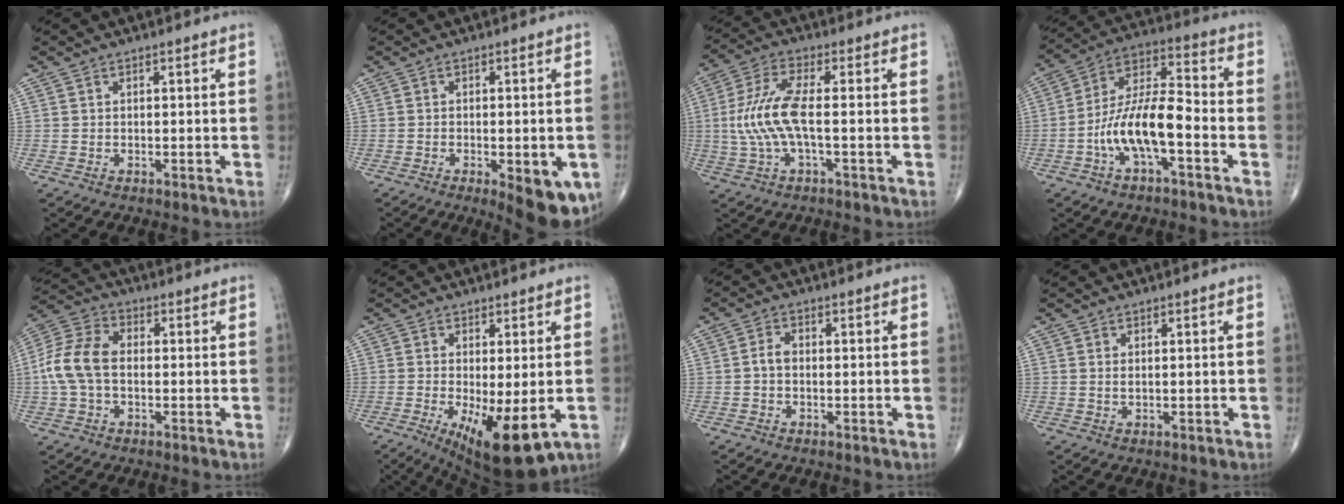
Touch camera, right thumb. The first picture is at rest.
{"total": 11.0, "force": [-4.2, 4.2, 9.2], "torque": [-0.107, -0.004, -0.047]}
{"total": 9.9, "force": [-0.7, 2.8, 9.5], "torque": [-0.226, 0.020, -0.016]}
{"total": 13.4, "force": [-4.4, 5.0, 11.6], "torque": [-0.220, 0.050, -0.084]}
{"total": 10.2, "force": [-0.5, 6.7, 7.7], "torque": [-0.164, 0.030, -0.018]}
{"total": 11.8, "force": [-3.2, 3.8, 10.7], "torque": [-0.168, -0.023, -0.034]}
{"total": 2.4, "force": [-0.3, 1.6, 1.7], "torque": [-0.027, 0.009, -0.011]}
{"total": 0.7, "force": [0.2, 0.3, 0.6], "torque": [-0.009, -0.002, 0.004]}